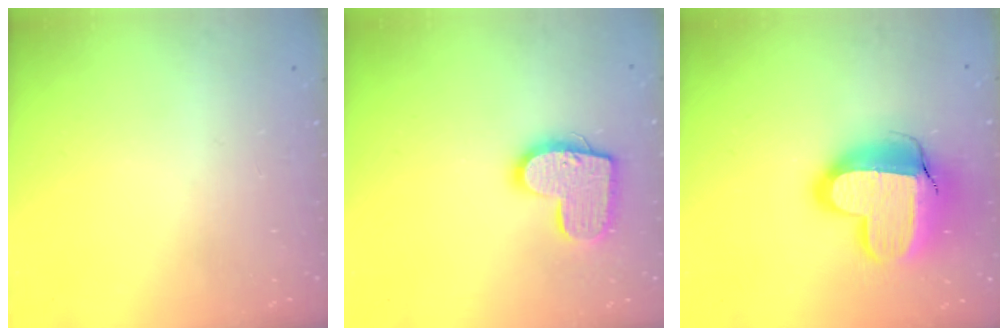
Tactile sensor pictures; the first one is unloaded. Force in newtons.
{"total": 14.3, "press": 14.3, "slide": 0.8}
{"total": 18.3, "press": 18.3, "slide": 1.4}